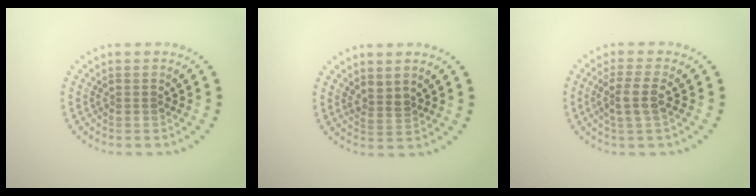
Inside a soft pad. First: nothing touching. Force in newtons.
{"total": 1.5, "press": 1.2, "slide": 0.9}
{"total": 2.3, "press": 2.0, "slide": 1.2}